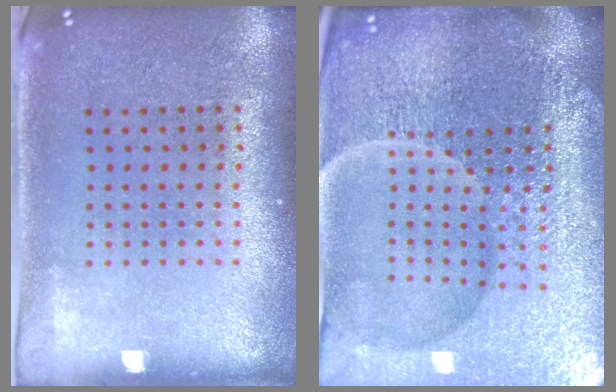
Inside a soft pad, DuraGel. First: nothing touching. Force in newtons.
{"total": 7.0, "press": 6.2, "slide": 3.3}